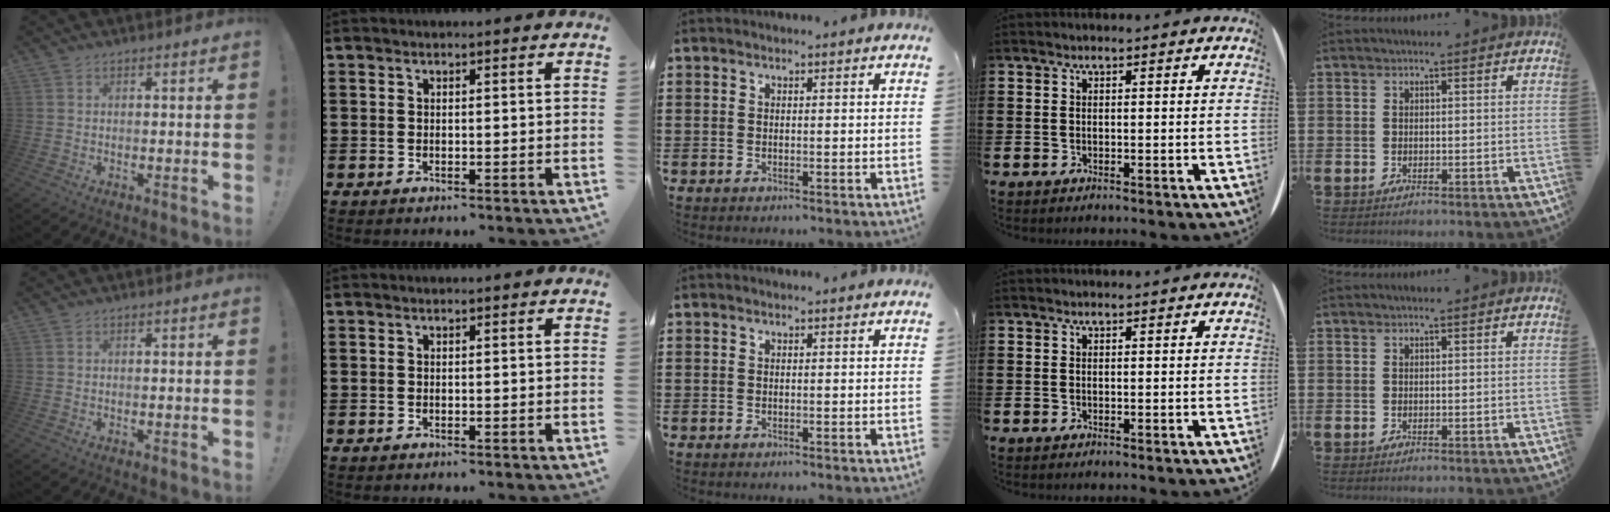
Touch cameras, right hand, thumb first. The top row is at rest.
{}